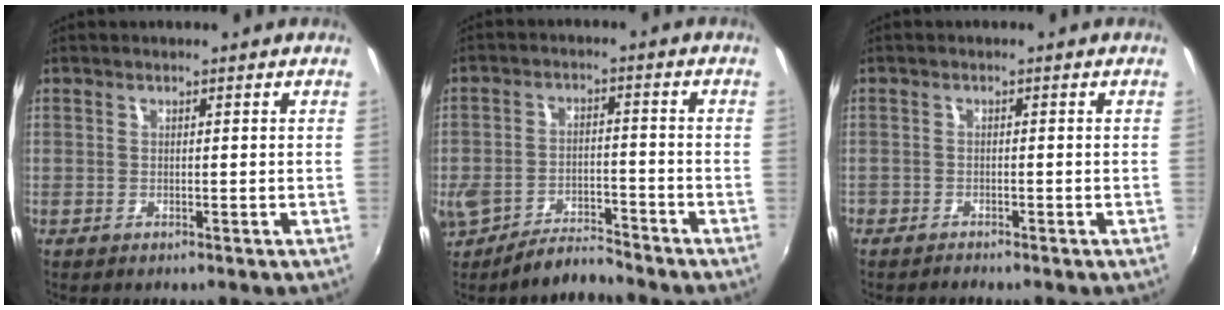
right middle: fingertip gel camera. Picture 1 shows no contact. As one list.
[{"total": 6.4, "force": [-5.6, 2.2, 2.2], "torque": [-0.060, 0.003, -0.093]}, {"total": 1.2, "force": [-1.2, 0.3, -0.2], "torque": [-0.006, -0.001, -0.025]}]